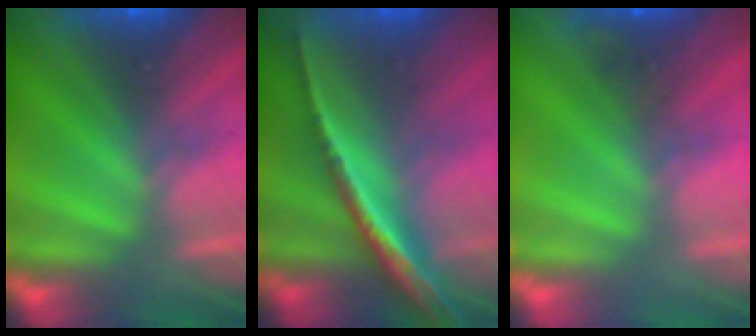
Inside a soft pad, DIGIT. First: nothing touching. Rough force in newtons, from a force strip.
{"total": 1.8}
{"total": 4.7}